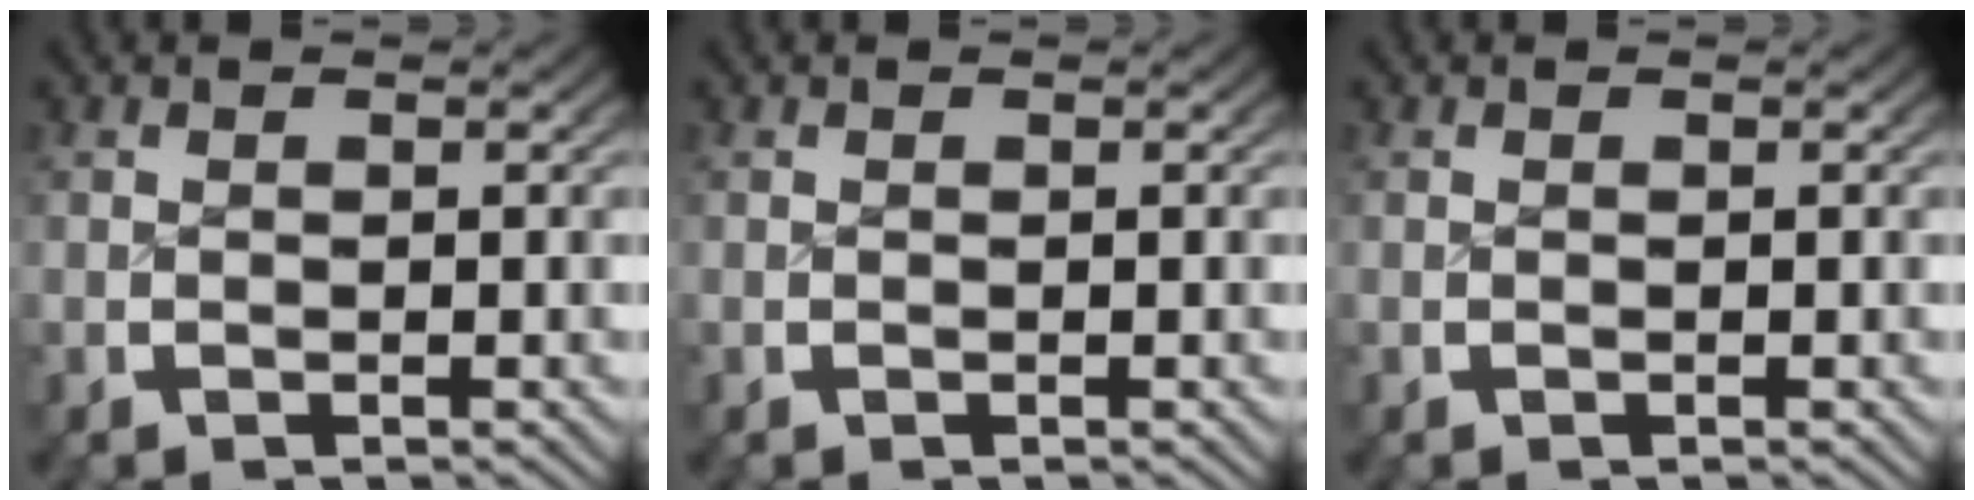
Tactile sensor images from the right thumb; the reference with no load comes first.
{"total": 0.0}
{"total": 0.0}